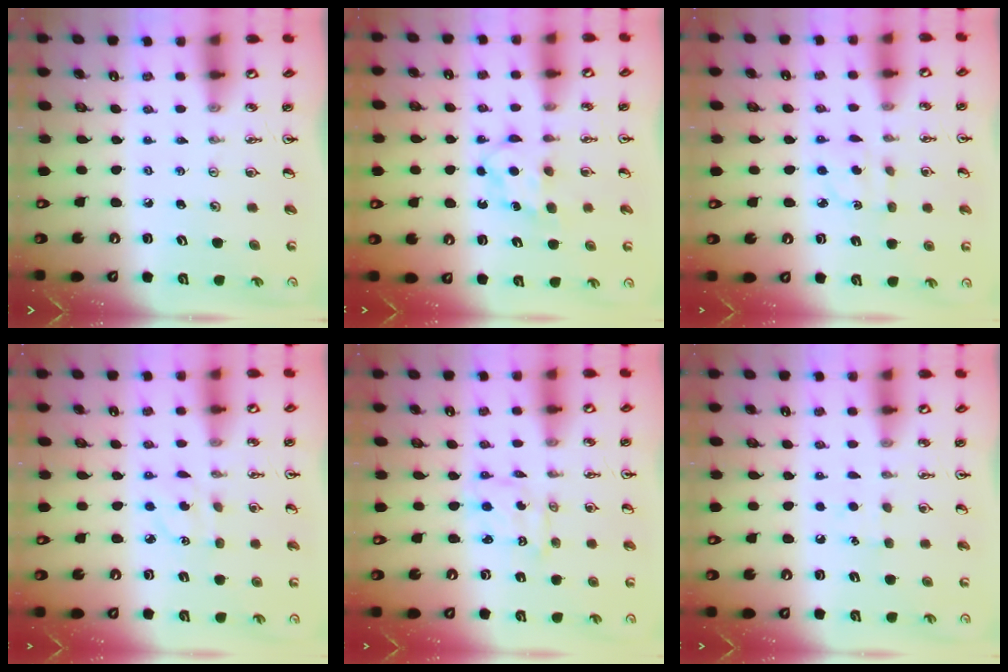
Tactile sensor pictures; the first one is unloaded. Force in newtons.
{"total": 5.9, "press": 5.9, "slide": 0.1}
{"total": 2.0, "press": 2.0, "slide": 0.4}
{"total": 3.1, "press": 3.0, "slide": 0.8}
{"total": 1.7, "press": 1.7, "slide": 0.0}
{"total": 5.4, "press": 5.4, "slide": 0.7}